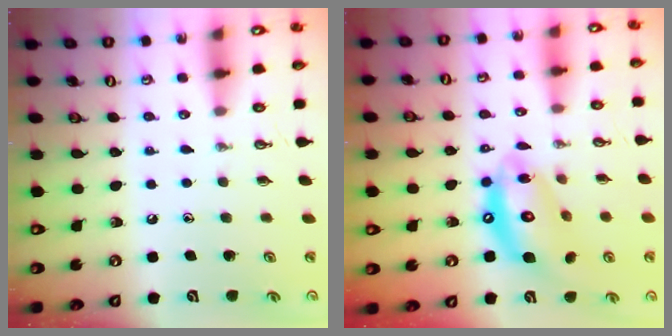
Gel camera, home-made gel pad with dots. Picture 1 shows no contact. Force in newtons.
{"total": 14.7, "press": 14.6, "slide": 1.4}